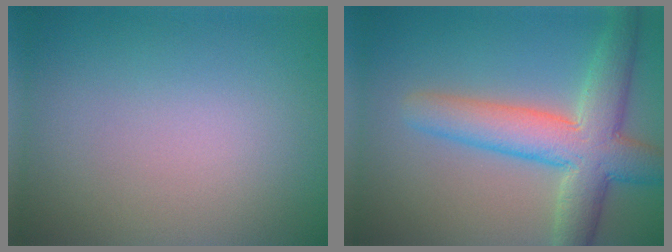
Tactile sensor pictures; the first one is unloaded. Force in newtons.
{"total": 7.3, "press": 7.3, "slide": 0.4}